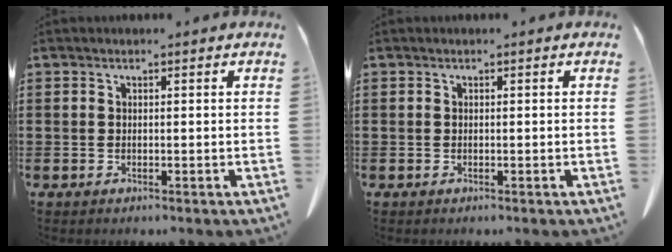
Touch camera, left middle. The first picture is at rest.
{"total": 0.0}